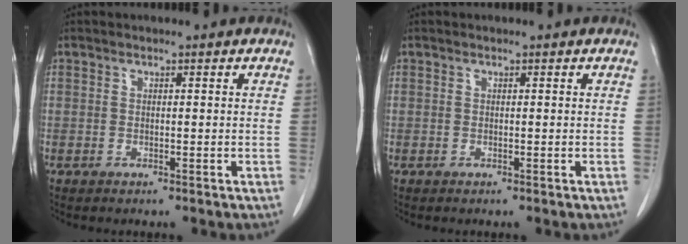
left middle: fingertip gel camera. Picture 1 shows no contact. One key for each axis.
{"total": 0.0}